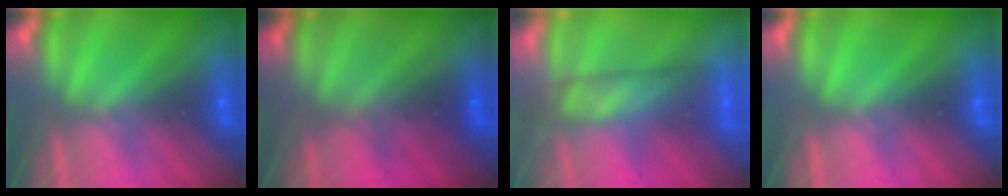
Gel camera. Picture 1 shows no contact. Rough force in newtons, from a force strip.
{"total": 2.9}
{"total": 3.8}
{"total": 0.0}